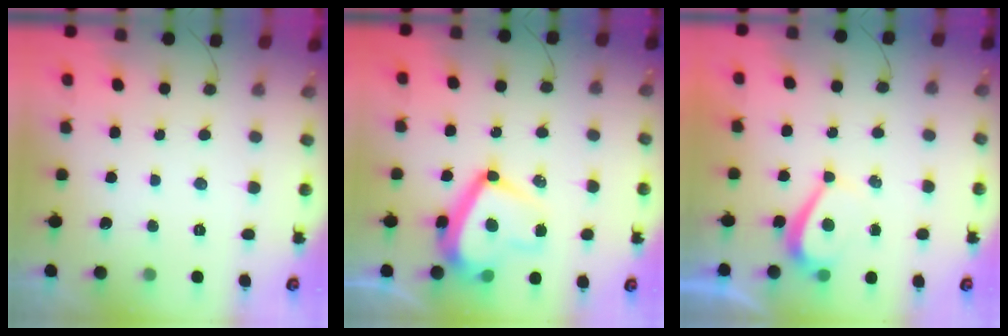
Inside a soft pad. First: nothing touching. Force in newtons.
{"total": 14.6, "press": 14.4, "slide": 2.1}
{"total": 2.2, "press": 2.1, "slide": 0.6}